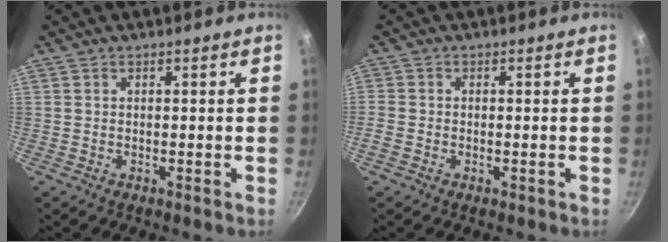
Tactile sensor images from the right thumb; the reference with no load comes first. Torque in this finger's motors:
{"motor_torque": [1.13, 0.87, 1.10, -0.31, 0.06]}